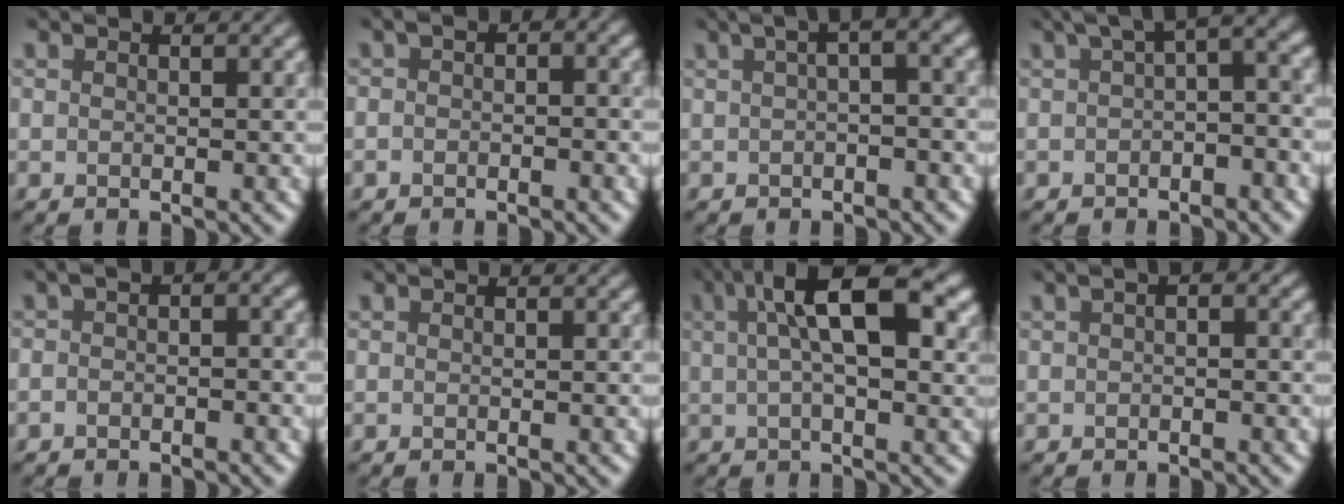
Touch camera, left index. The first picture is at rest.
{"total": 1.7, "force": [-0.4, 1.0, 1.4], "torque": [-0.027, 0.006, -0.010]}
{"total": 4.1, "force": [0.9, 1.2, 3.8], "torque": [-0.045, 0.022, 0.009]}
{"total": 5.7, "force": [0.9, 2.5, 5.1], "torque": [-0.064, 0.012, 0.003]}
{"total": 2.2, "force": [-0.5, 1.1, 1.8], "torque": [-0.034, 0.010, -0.014]}
{"total": 0.0}
{"total": 9.8, "force": [2.8, 3.8, 8.5], "torque": [-0.137, 0.025, 0.030]}
{"total": 1.5, "force": [0.3, 0.6, 1.3], "torque": [-0.023, 0.010, 0.001]}